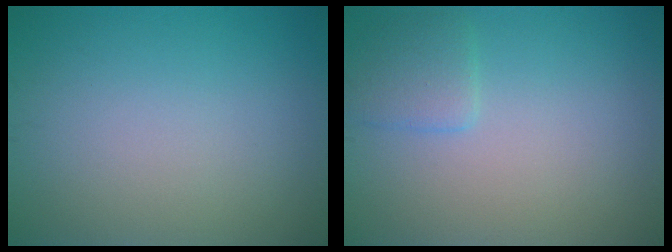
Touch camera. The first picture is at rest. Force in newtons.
{"total": 1.9, "press": 1.9, "slide": 0.1}